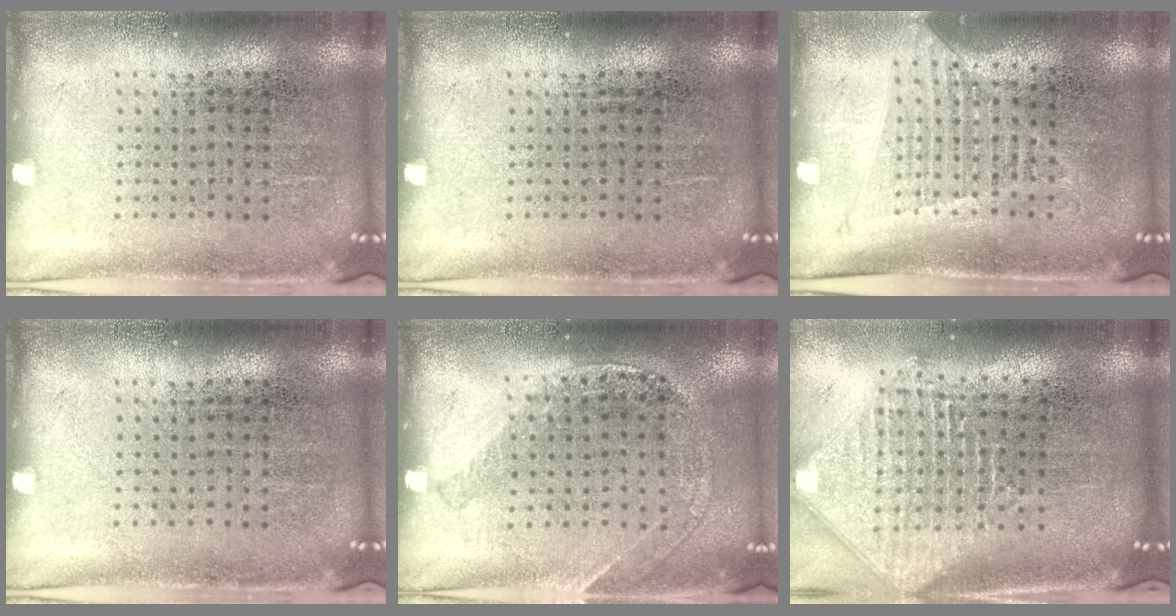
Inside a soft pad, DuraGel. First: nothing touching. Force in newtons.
{"total": 0.0}
{"total": 1.2, "press": 1.1, "slide": 0.5}
{"total": 0.0}
{"total": 1.2, "press": 1.2, "slide": 0.1}
{"total": 2.5, "press": 1.9, "slide": 1.6}